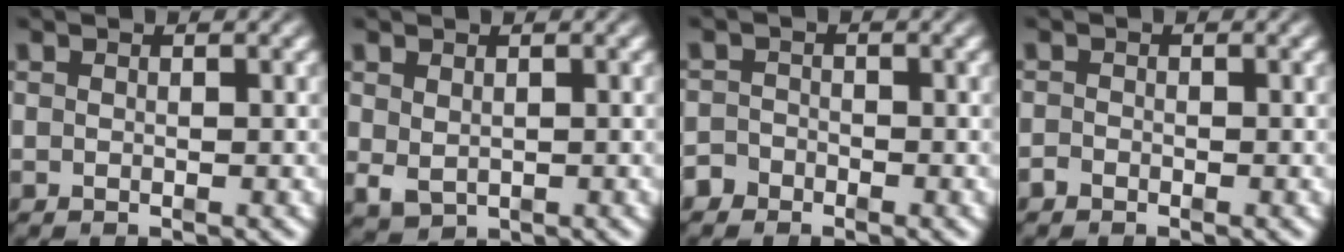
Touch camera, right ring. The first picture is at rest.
{"total": 1.4, "force": [0.0, 1.0, 1.0], "torque": [-0.021, -0.017, 0.018]}
{"total": 2.3, "force": [-2.0, 1.2, -0.1], "torque": [0.003, -0.013, -0.034]}
{"total": 1.0, "force": [-0.9, 0.3, -0.1], "torque": [0.002, -0.009, -0.014]}